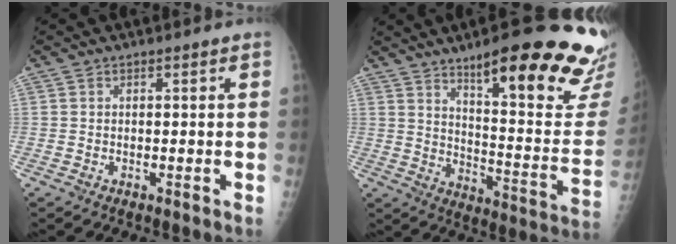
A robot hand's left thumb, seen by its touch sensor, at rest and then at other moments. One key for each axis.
{"total": 26.9, "fx": 17.9, "fy": 5.1, "fz": 19.5, "tx": -0.229, "ty": -0.084, "tz": 0.253}